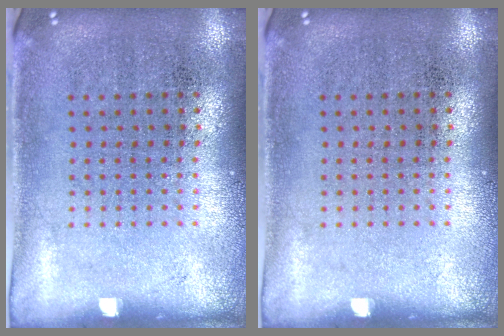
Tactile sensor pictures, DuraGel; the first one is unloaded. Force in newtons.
{"total": 0.0}